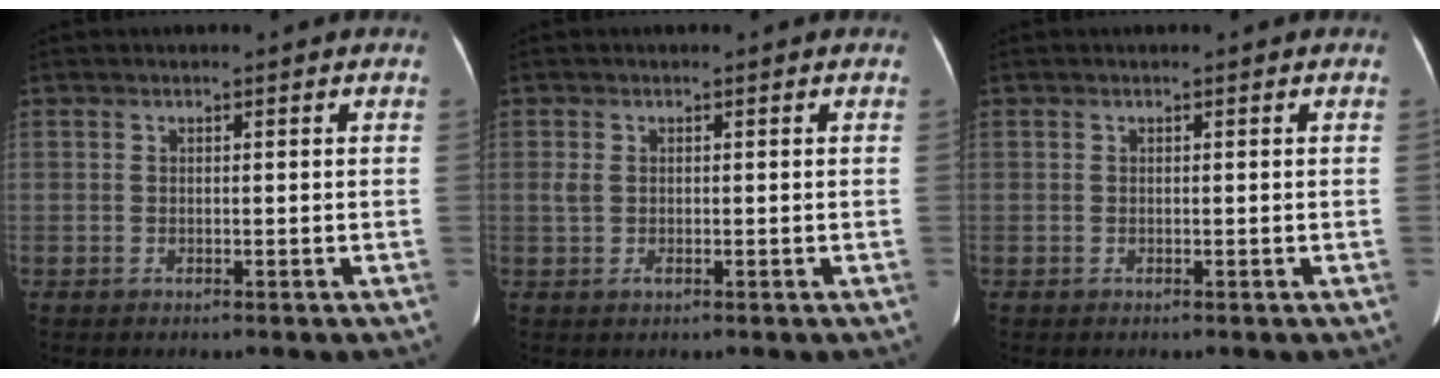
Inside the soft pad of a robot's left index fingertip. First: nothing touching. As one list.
[{"total": 1.6, "force": [0.0, 1.0, 1.3], "torque": [-0.032, -0.001, 0.005]}, {"total": 0.0}]